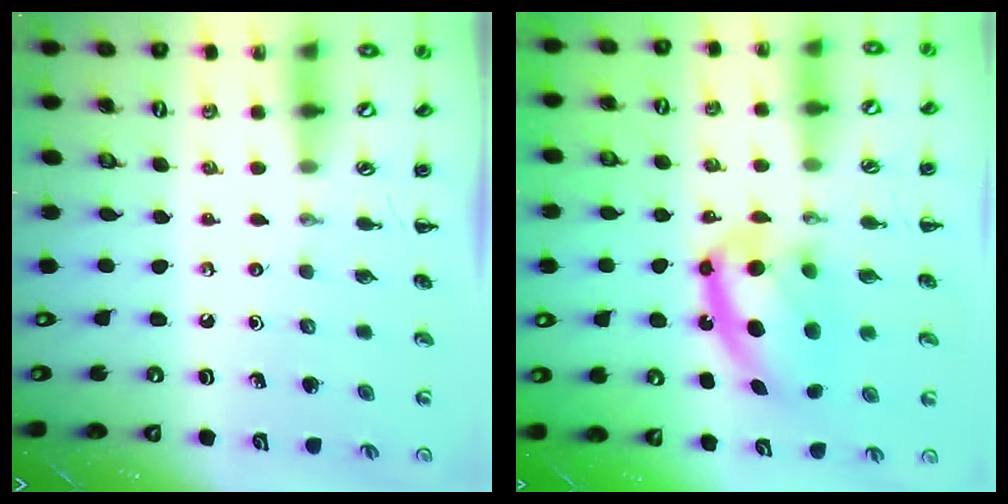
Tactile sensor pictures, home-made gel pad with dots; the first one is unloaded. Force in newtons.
{"total": 12.3, "press": 11.9, "slide": 2.9}